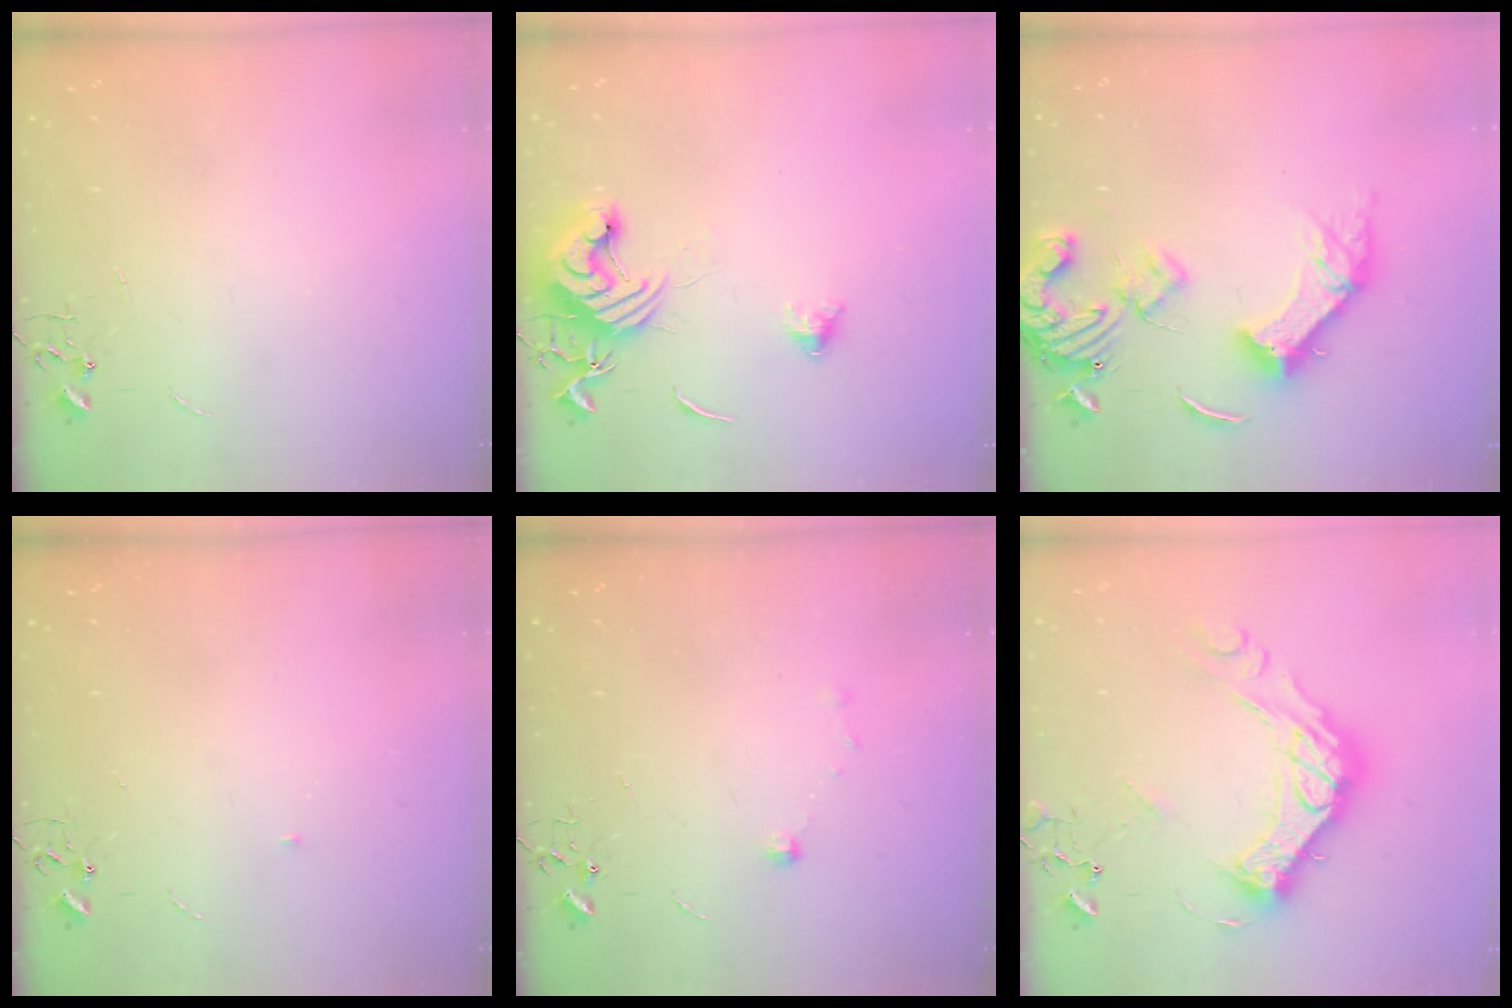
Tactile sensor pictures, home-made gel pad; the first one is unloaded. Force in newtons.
{"total": 13.8, "press": 13.7, "slide": 1.6}
{"total": 17.4, "press": 17.3, "slide": 2.4}
{"total": 3.0, "press": 3.0, "slide": 0.7}
{"total": 4.9, "press": 4.8, "slide": 0.6}
{"total": 18.0, "press": 18.0, "slide": 1.2}